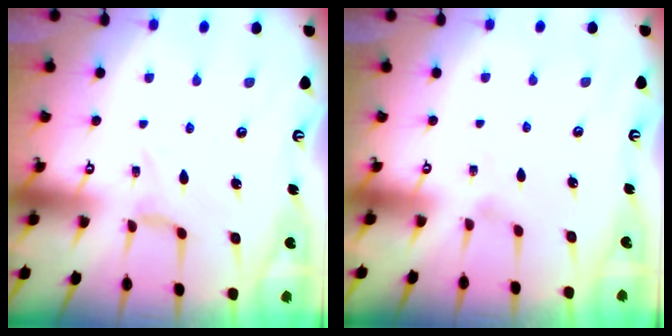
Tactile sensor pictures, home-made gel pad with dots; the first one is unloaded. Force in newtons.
{"total": 1.3, "press": 1.3, "slide": 0.4}